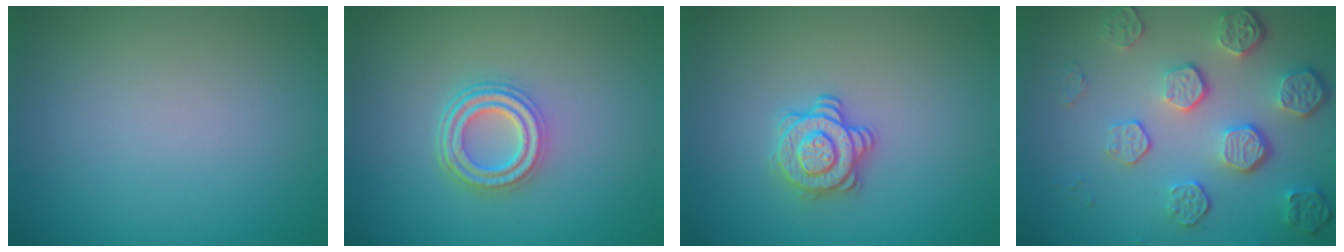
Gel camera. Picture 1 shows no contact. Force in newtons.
{"total": 3.8, "press": 3.0, "slide": 2.4}
{"total": 2.8, "press": 2.7, "slide": 0.9}
{"total": 5.7, "press": 4.2, "slide": 3.8}